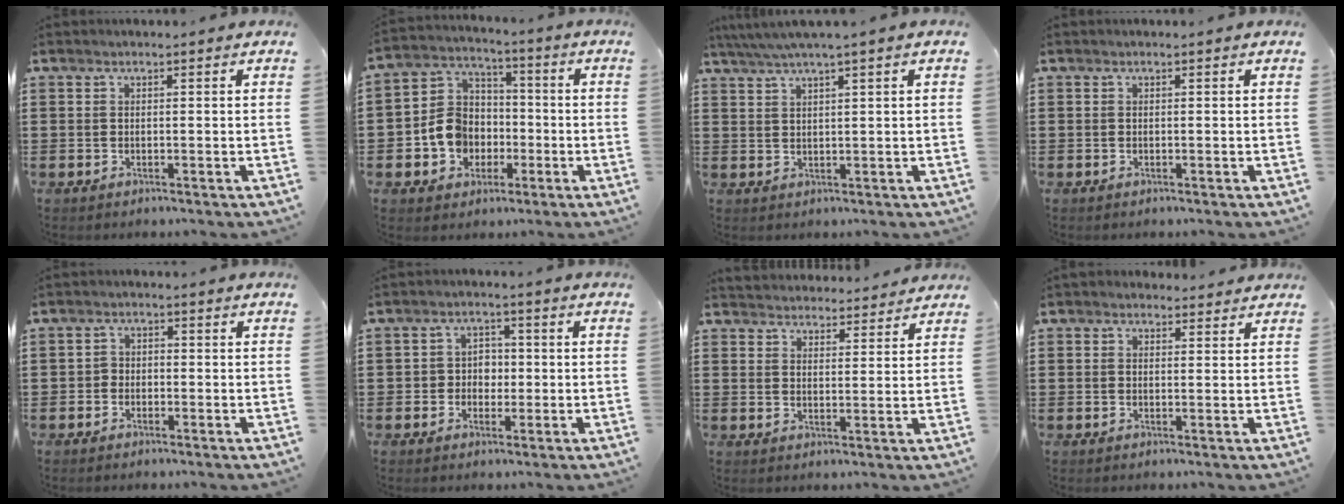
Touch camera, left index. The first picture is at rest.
{"total": 8.4, "force": [-2.2, 7.4, 3.2], "torque": [-0.101, 0.017, -0.044]}
{"total": 2.7, "force": [1.9, -0.4, 1.8], "torque": [-0.038, 0.001, 0.034]}
{"total": 0.0}
{"total": 1.6, "force": [-1.1, 1.1, 0.3], "torque": [-0.011, 0.004, -0.025]}
{"total": 3.3, "force": [-0.6, 3.0, 1.2], "torque": [-0.037, 0.010, -0.019]}
{"total": 3.3, "force": [3.3, 0.4, -0.4], "torque": [-0.004, -0.016, 0.060]}
{"total": 1.5, "force": [1.3, 0.7, 0.0], "torque": [-0.005, 0.005, 0.026]}